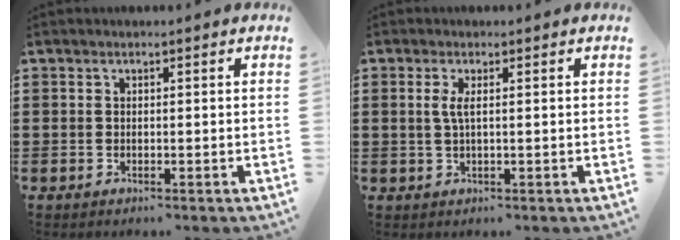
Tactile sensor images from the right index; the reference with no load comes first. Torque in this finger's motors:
{"motor_torque": [0.43, -0.21, 0.21, 0.07]}